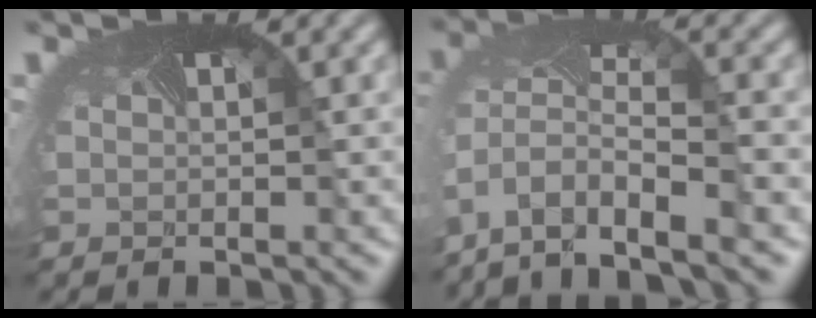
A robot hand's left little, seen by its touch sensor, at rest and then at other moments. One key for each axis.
{"total": 8.9, "fx": -6.3, "fy": 3.8, "fz": 5.0, "tx": -0.127, "ty": -0.026, "tz": -0.097}